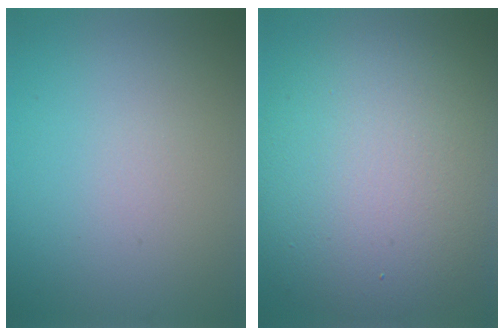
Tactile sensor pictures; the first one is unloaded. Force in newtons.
{"total": 12.6, "press": 12.6, "slide": 0.8}